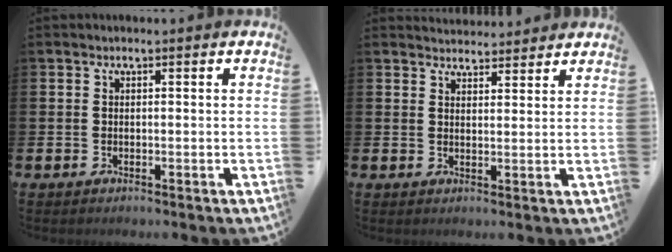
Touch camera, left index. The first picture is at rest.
{"total": 3.4, "force": [3.3, 0.7, -0.1], "torque": [0.009, -0.022, 0.058]}